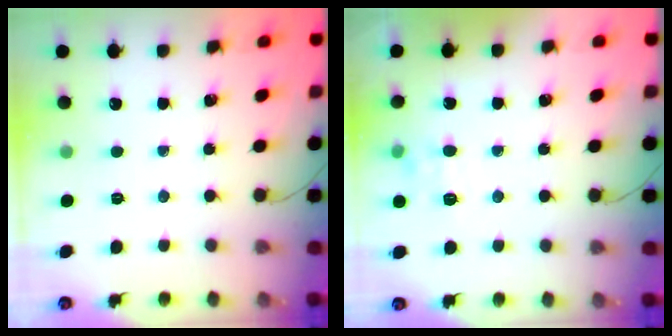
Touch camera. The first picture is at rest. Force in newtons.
{"total": 7.5, "press": 7.2, "slide": 1.8}